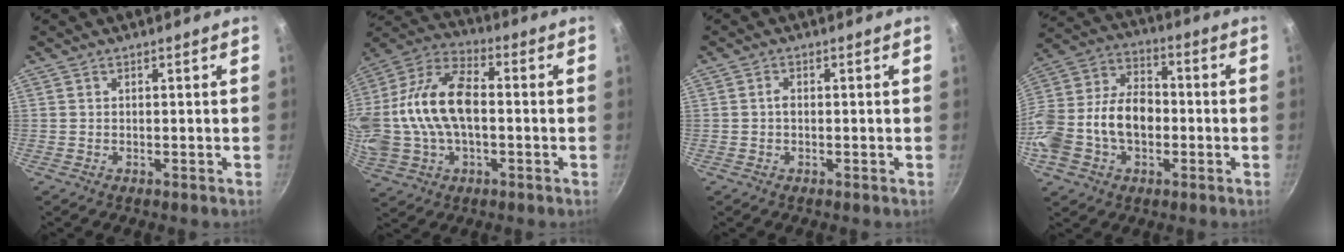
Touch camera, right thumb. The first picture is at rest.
{"total": 21.7, "force": [0.0, 12.8, 17.5], "torque": [-0.380, 0.026, 0.001]}
{"total": 1.2, "force": [-0.1, 0.8, 0.9], "torque": [-0.011, 0.003, -0.004]}
{"total": 18.9, "force": [-3.3, 12.7, 13.6], "torque": [-0.282, 0.034, -0.060]}